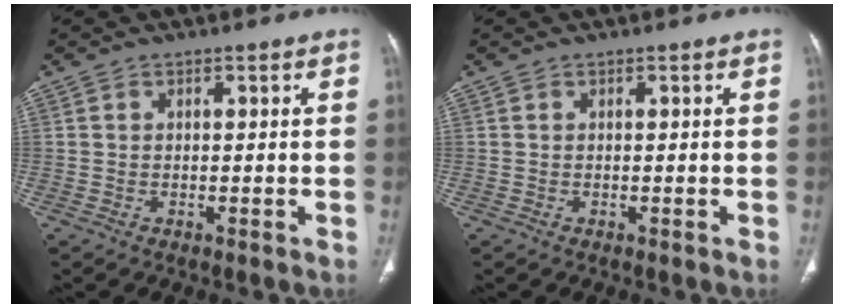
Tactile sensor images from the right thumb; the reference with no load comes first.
{"total": 0.0}